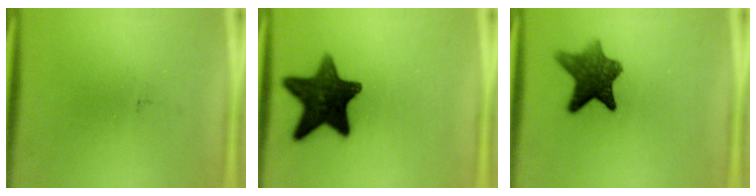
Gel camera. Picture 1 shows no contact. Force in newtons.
{"total": 15.0}
{"total": 9.0}